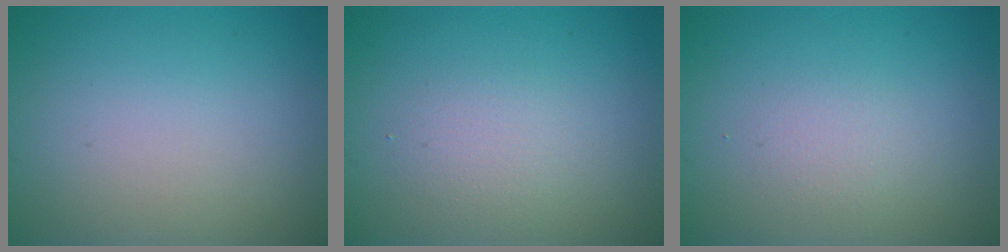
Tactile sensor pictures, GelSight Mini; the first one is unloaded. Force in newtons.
{"total": 1.8, "press": 1.8, "slide": 0.1}
{"total": 1.3, "press": 1.3, "slide": 0.1}